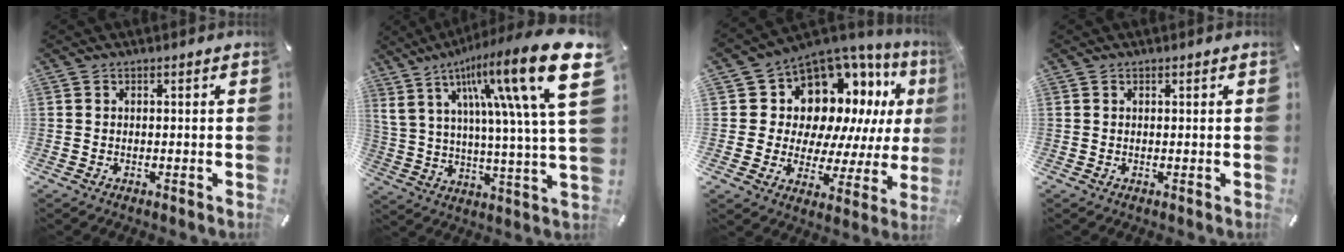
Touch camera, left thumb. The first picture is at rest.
{"total": 26.6, "force": [11.2, 6.3, 23.3], "torque": [-0.382, -0.059, 0.172]}
{"total": 13.8, "force": [6.7, 10.8, 5.5], "torque": [-0.086, -0.077, 0.130]}
{"total": 0.0}